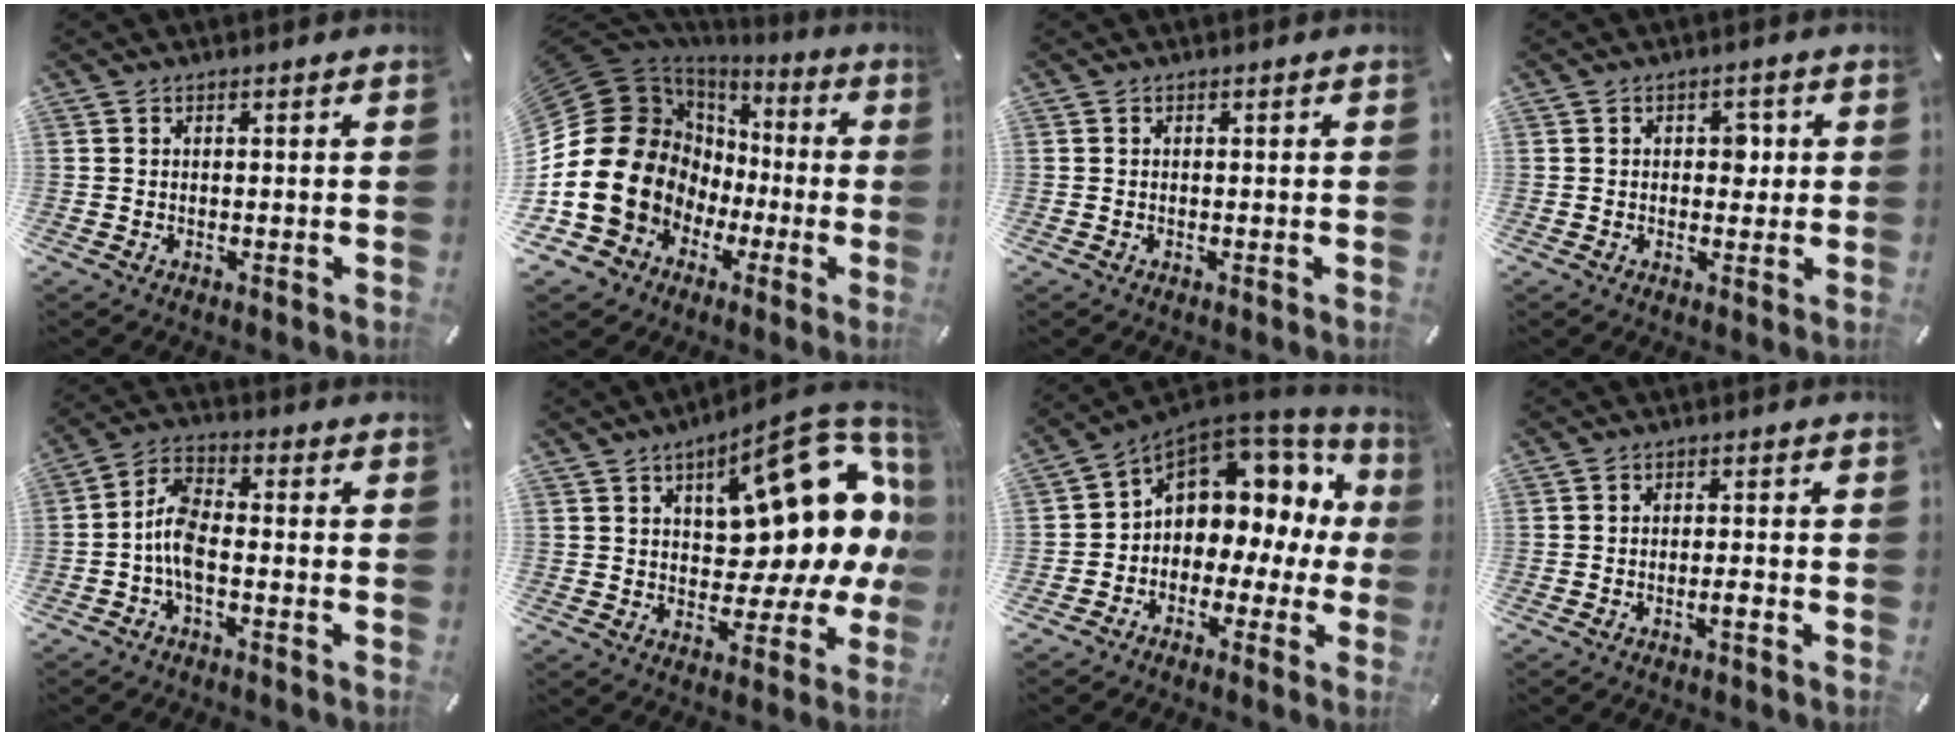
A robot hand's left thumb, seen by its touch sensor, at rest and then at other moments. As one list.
[{"total": 23.9, "force": [-1.4, 19.6, 13.5], "torque": [-0.288, -0.021, 0.011]}, {"total": 0.0}, {"total": 3.5, "force": [0.2, 2.5, 2.5], "torque": [-0.017, -0.004, -0.007]}, {"total": 7.3, "force": [-2.5, 3.5, 5.9], "torque": [-0.131, 0.004, -0.049]}, {"total": 18.9, "force": [7.7, 9.5, 14.4], "torque": [-0.174, -0.061, 0.129]}, {"total": 8.4, "force": [3.1, 6.8, 3.9], "torque": [-0.071, -0.029, 0.057]}, {"total": 2.5, "force": [-1.2, 0.5, 2.2], "torque": [-0.036, 0.004, -0.022]}]